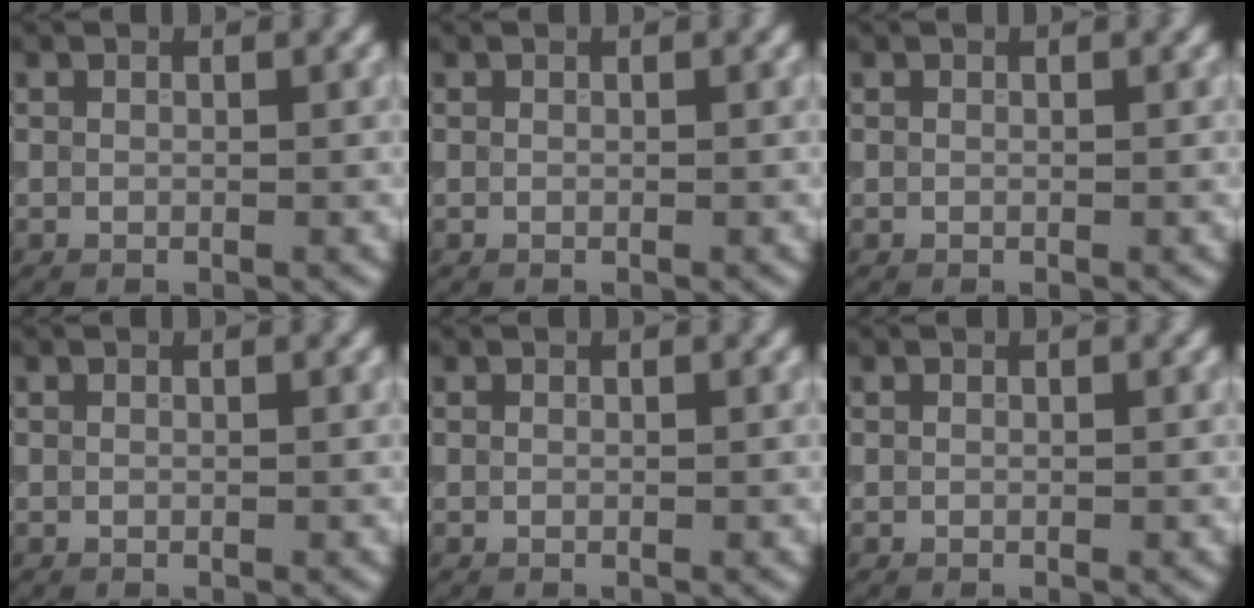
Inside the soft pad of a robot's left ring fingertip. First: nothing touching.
{"total": 0.0}
{"total": 0.0}
{"total": 0.0}
{"total": 0.0}
{"total": 0.0}